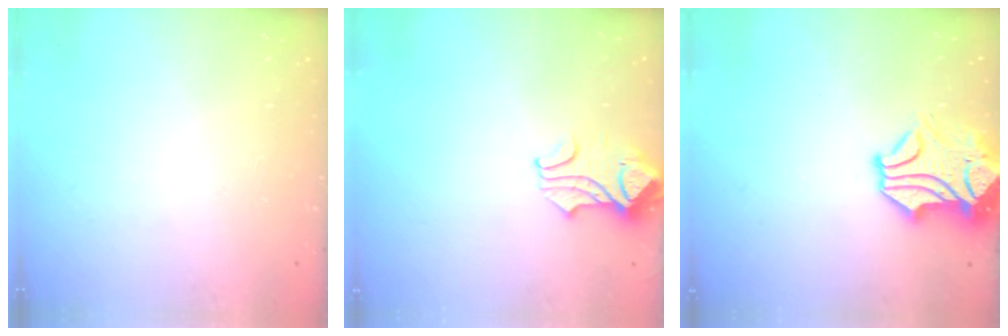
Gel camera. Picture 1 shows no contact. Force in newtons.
{"total": 1.5, "press": 1.5, "slide": 0.5}
{"total": 2.3, "press": 1.9, "slide": 1.3}